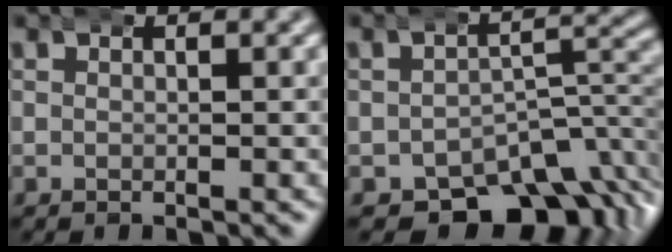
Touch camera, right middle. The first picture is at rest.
{"total": 12.0, "force": [-7.1, 7.0, 6.7], "torque": [-0.073, -0.009, -0.107]}